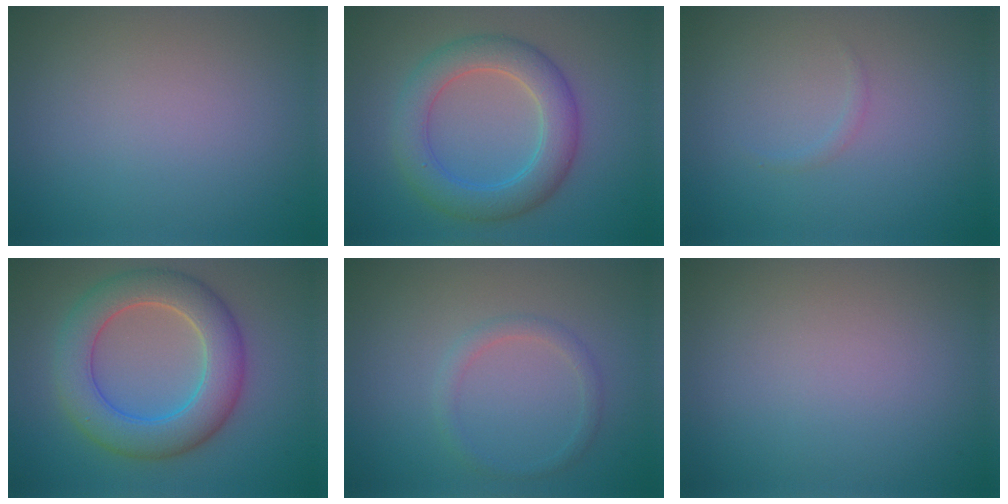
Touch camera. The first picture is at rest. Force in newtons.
{"total": 4.2, "press": 4.2, "slide": 0.3}
{"total": 0.5, "press": 0.5, "slide": 0.1}
{"total": 7.2, "press": 7.1, "slide": 0.6}
{"total": 1.5, "press": 1.5, "slide": 0.1}
{"total": 0.0}